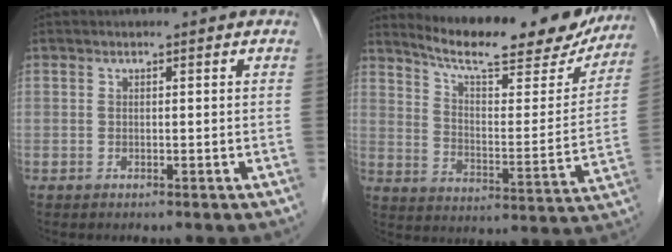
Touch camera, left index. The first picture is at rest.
{"total": 21.5, "force": [18.9, 4.4, 9.1], "torque": [-0.132, -0.018, 0.255]}